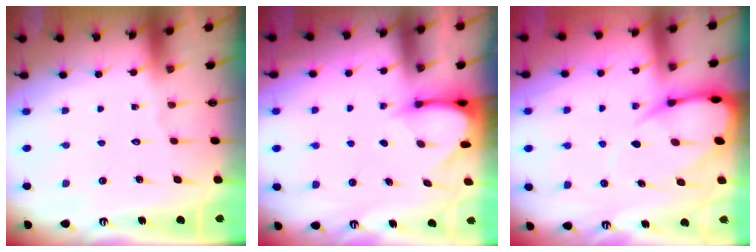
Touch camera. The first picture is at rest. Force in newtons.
{"total": 3.7, "press": 3.7, "slide": 0.2}
{"total": 9.5, "press": 9.4, "slide": 0.9}